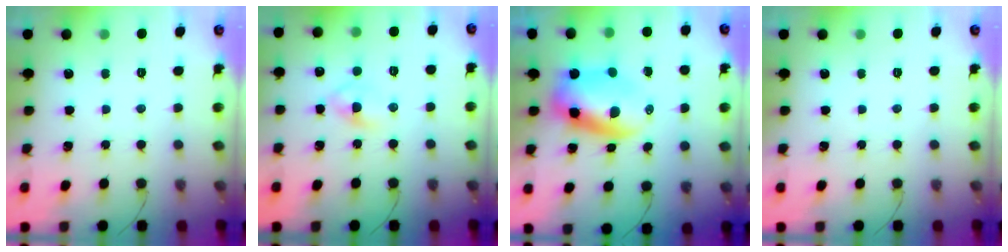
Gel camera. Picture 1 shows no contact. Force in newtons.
{"total": 3.7, "press": 3.5, "slide": 1.2}
{"total": 9.1, "press": 8.8, "slide": 2.5}
{"total": 0.0}